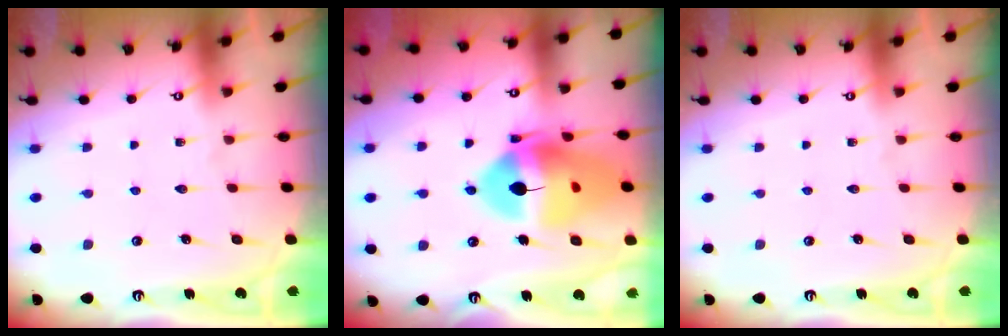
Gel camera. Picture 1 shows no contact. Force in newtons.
{"total": 19.9, "press": 19.8, "slide": 2.2}
{"total": 0.0}